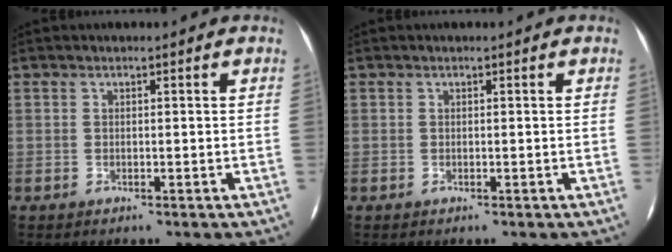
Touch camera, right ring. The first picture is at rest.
{"total": 0.0}